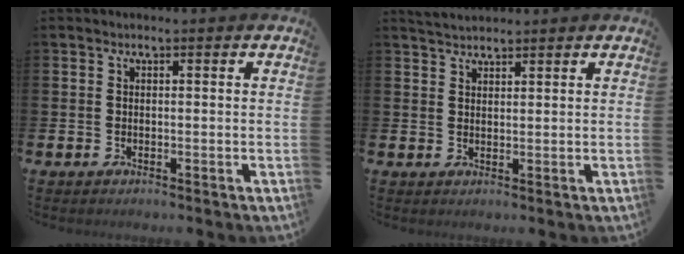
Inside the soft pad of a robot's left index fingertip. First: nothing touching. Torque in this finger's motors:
{"motor_torque": [-0.09, -0.20, 0.15, 0.00]}